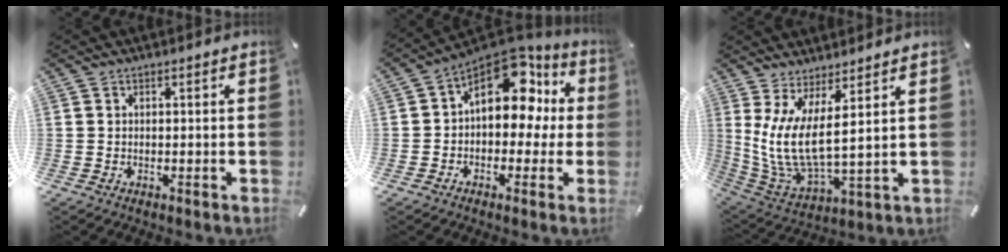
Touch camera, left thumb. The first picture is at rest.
{"total": 16.2, "force": [6.0, 10.3, 11.0], "torque": [-0.139, -0.039, 0.101]}
{"total": 10.3, "force": [3.7, 3.5, 8.9], "torque": [-0.209, -0.033, 0.073]}